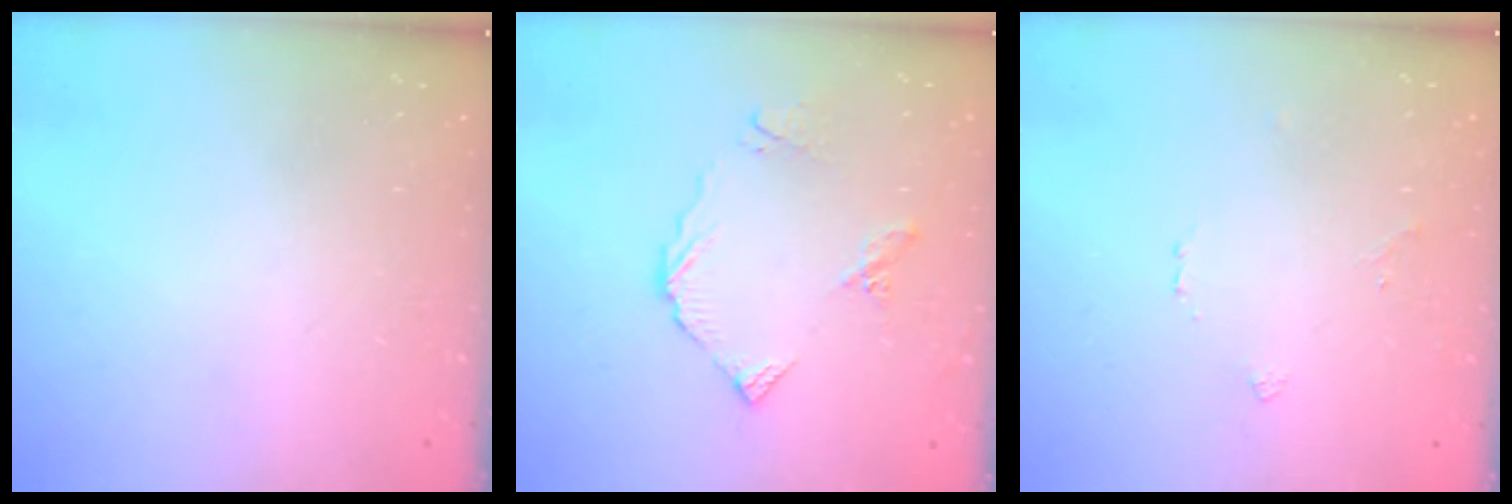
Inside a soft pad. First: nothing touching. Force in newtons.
{"total": 8.0, "press": 7.9, "slide": 0.8}
{"total": 1.5, "press": 1.4, "slide": 0.2}